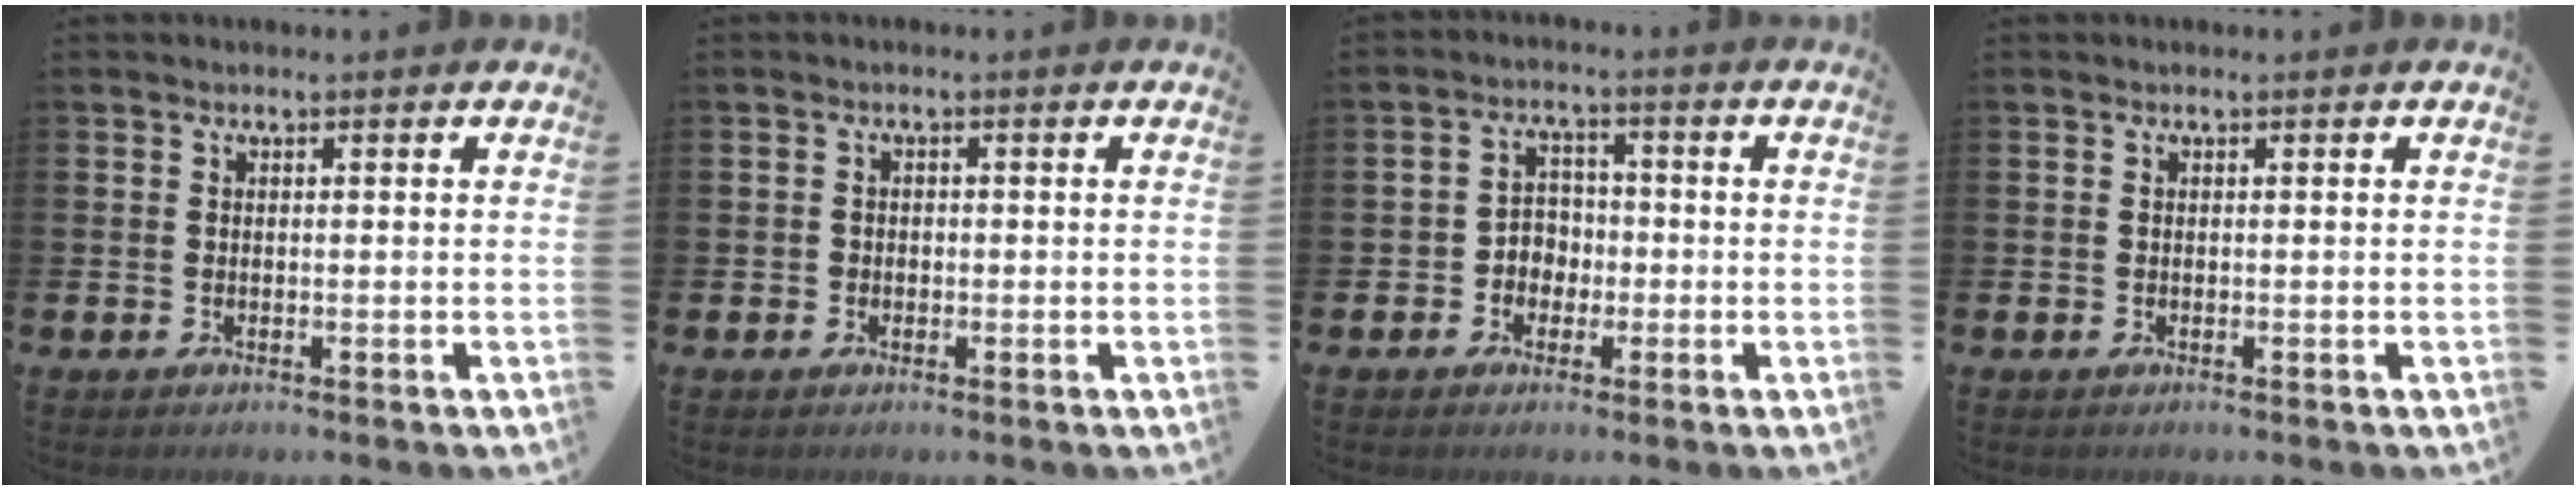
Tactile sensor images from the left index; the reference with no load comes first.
{"total": 1.0, "force": [-0.3, 0.9, 0.2], "torque": [0.001, 0.002, -0.010]}
{"total": 3.4, "force": [-1.3, 2.9, 1.1], "torque": [-0.024, 0.004, -0.033]}
{"total": 0.0}